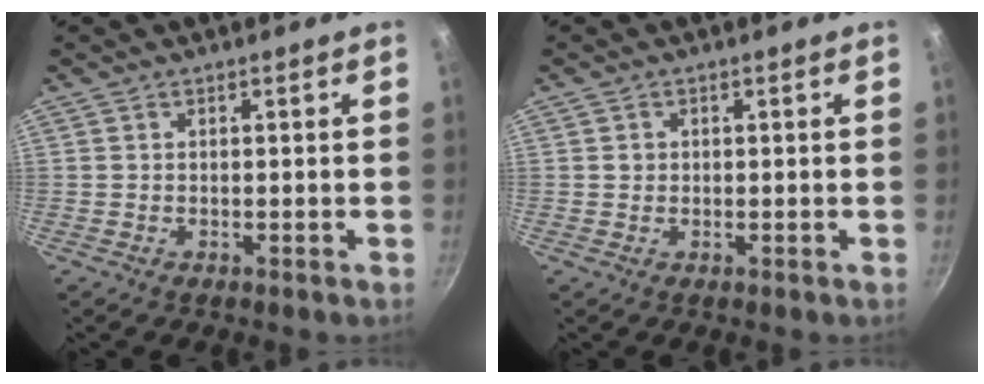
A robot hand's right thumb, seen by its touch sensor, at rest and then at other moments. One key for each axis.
{"total": 1.0, "fx": 0.1, "fy": 1.0, "fz": 0.3, "tx": -0.002, "ty": 0.003, "tz": 0.002}